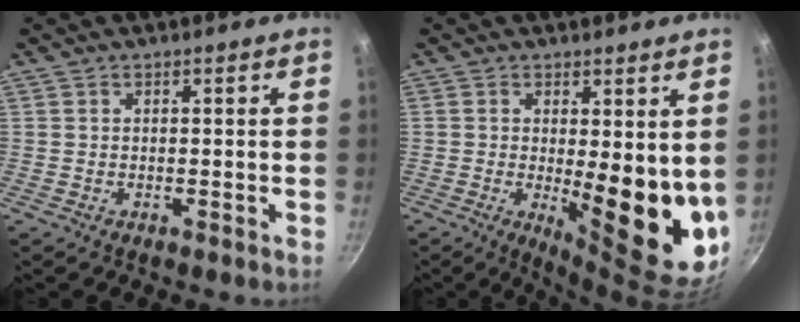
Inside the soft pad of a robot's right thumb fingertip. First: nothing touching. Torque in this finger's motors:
{"motor_torque": [1.44, 3.56, 2.07, -0.05, 0.43]}